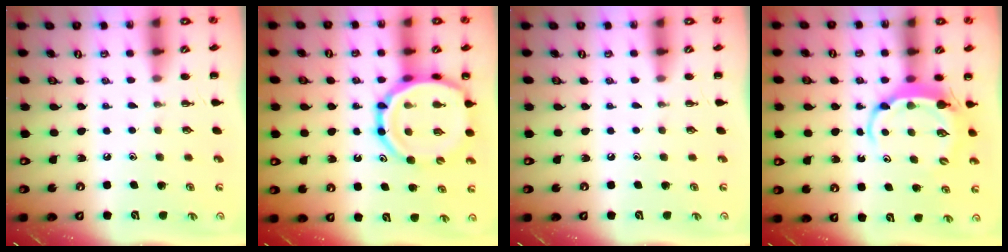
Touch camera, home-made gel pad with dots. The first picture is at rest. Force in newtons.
{"total": 17.5, "press": 17.0, "slide": 4.2}
{"total": 0.0}
{"total": 5.9, "press": 5.8, "slide": 0.7}